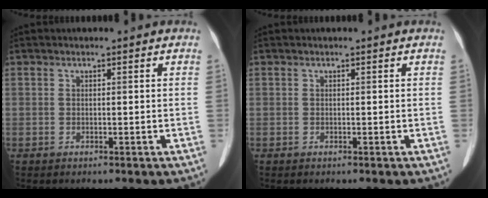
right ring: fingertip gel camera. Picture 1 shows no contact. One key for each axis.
{"total": 0.0}